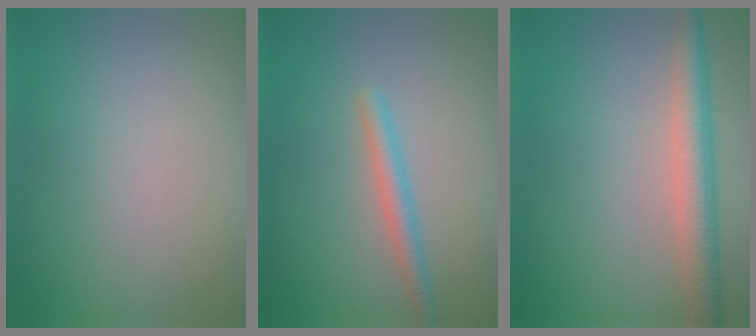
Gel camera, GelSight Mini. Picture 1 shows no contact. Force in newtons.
{"total": 2.0, "press": 2.0, "slide": 0.1}
{"total": 4.3, "press": 4.3, "slide": 0.1}